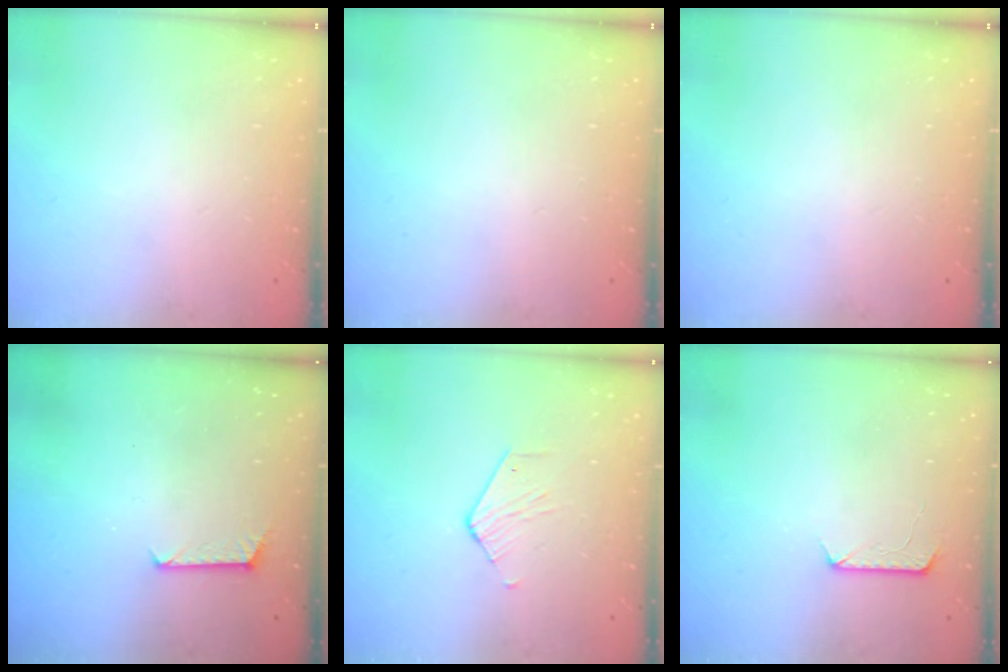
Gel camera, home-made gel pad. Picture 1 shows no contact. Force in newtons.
{"total": 0.0}
{"total": 0.0}
{"total": 6.0, "press": 6.0, "slide": 0.4}
{"total": 2.5, "press": 2.5, "slide": 0.2}
{"total": 8.1, "press": 8.0, "slide": 0.7}